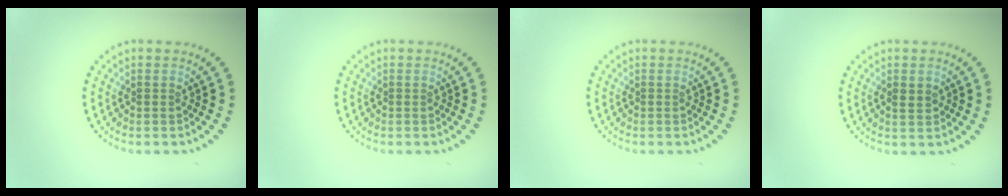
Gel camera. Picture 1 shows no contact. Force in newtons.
{"total": 0.0}
{"total": 0.0}
{"total": 0.7, "press": 0.7, "slide": 0.3}